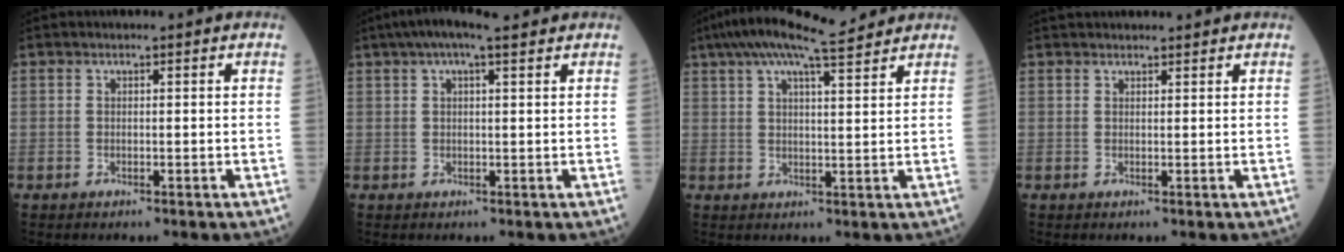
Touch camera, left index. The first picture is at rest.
{"total": 6.9, "force": [5.1, 1.0, 4.6], "torque": [-0.080, 0.044, 0.082]}
{"total": 11.6, "force": [9.6, 1.0, 6.4], "torque": [-0.115, 0.031, 0.144]}
{"total": 4.9, "force": [4.6, 0.9, 1.4], "torque": [-0.012, 0.035, 0.062]}